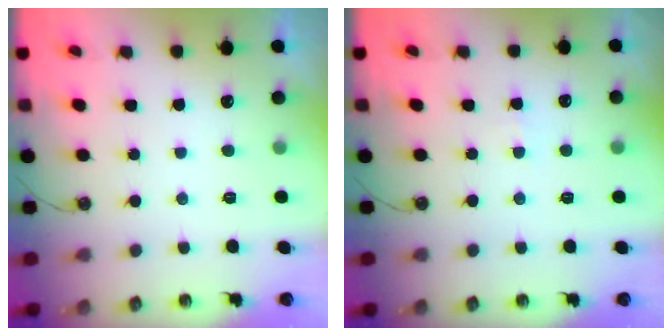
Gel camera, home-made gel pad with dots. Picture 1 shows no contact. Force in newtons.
{"total": 3.7, "press": 3.7, "slide": 0.5}